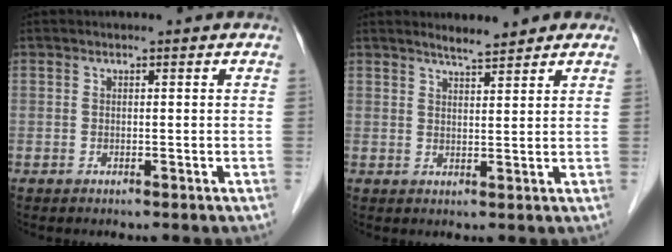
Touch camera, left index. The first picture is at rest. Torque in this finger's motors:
{"motor_torque": [-0.10, -0.19, 0.04, 0.00]}